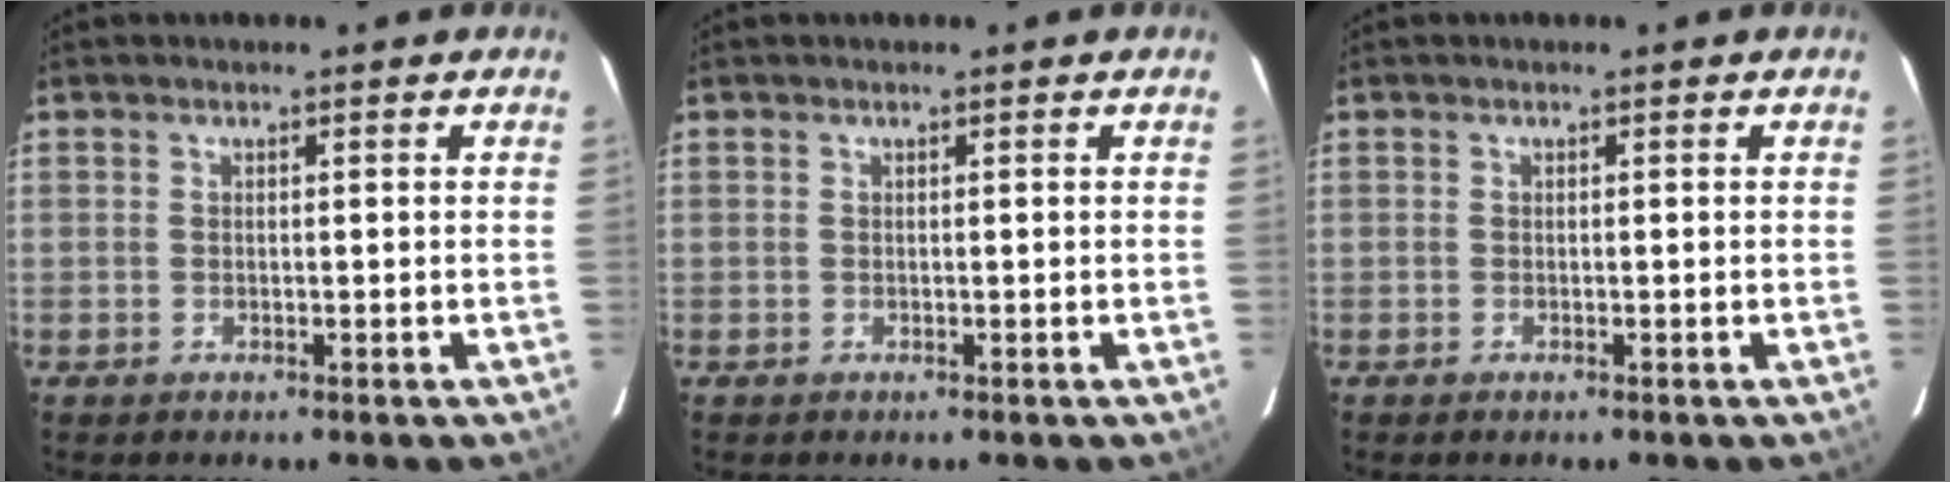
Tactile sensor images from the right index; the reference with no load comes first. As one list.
[{"total": 0.0}, {"total": 0.0}]